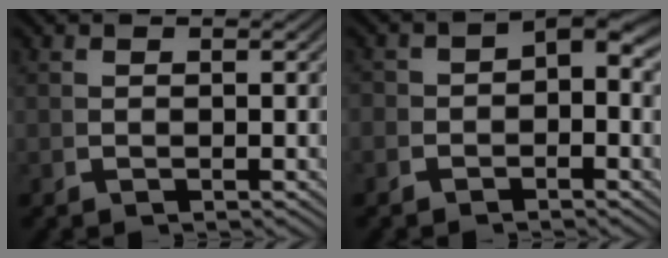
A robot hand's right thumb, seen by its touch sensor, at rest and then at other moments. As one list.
[{"total": 2.5, "force": [-0.6, 1.8, 1.6], "torque": [-0.016, -0.003, -0.012]}]